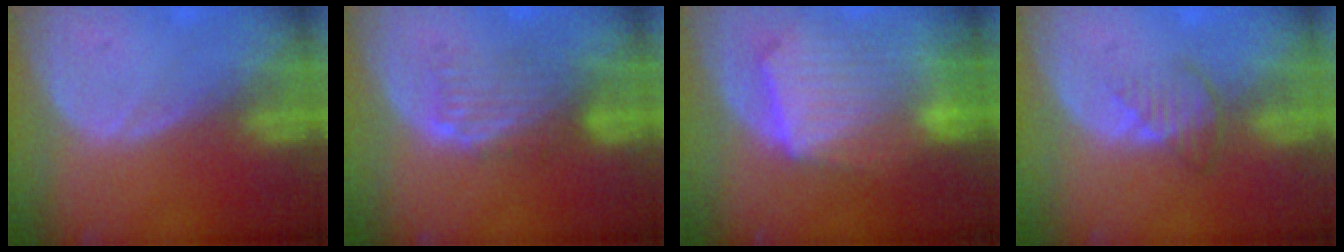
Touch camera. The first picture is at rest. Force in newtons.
{"total": 5.1, "press": 4.3, "slide": 2.7}
{"total": 10.9, "press": 9.5, "slide": 5.3}
{"total": 3.0, "press": 2.8, "slide": 1.1}